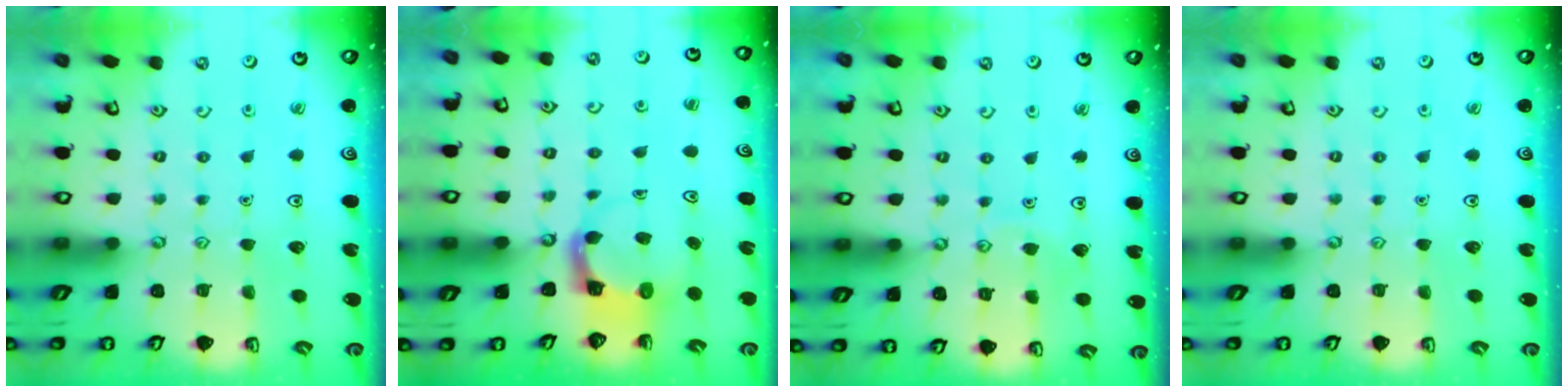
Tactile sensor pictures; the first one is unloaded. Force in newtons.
{"total": 3.9, "press": 3.9, "slide": 0.4}
{"total": 5.2, "press": 5.1, "slide": 0.3}
{"total": 0.0}